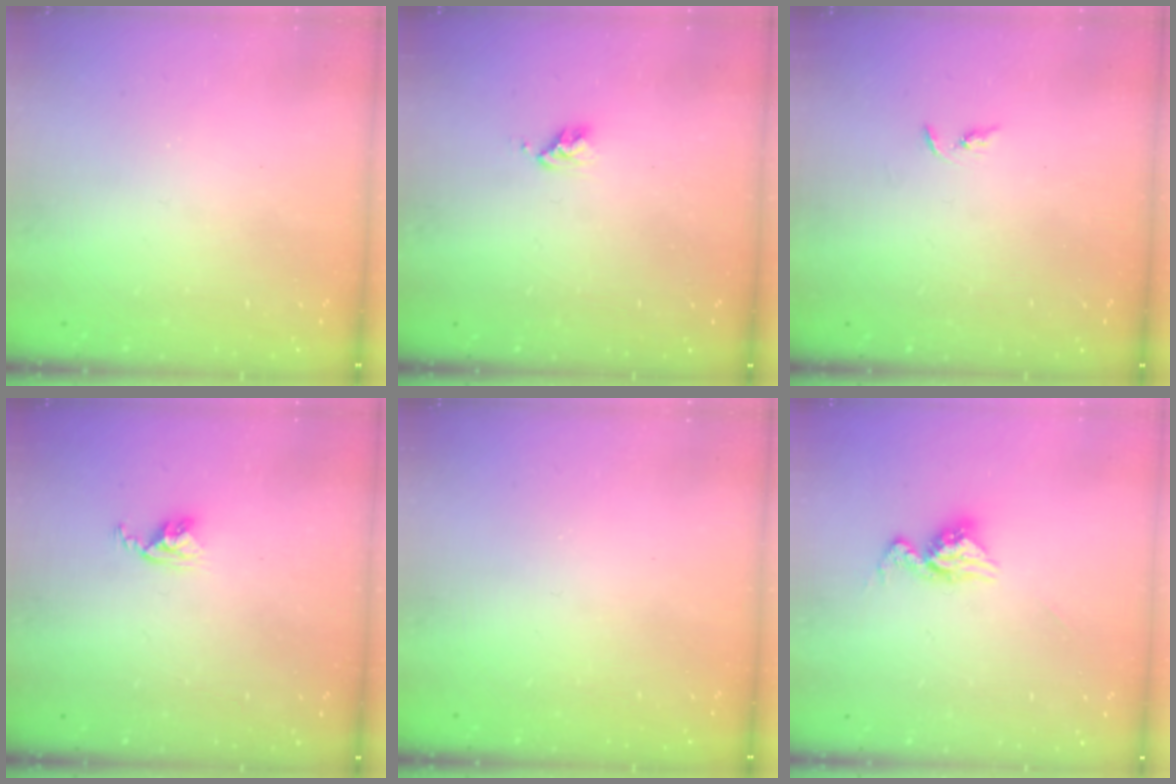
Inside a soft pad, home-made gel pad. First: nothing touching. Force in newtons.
{"total": 2.7, "press": 2.6, "slide": 0.4}
{"total": 2.2, "press": 2.2, "slide": 0.2}
{"total": 3.9, "press": 3.9, "slide": 0.2}
{"total": 0.0}
{"total": 11.1, "press": 11.0, "slide": 0.9}